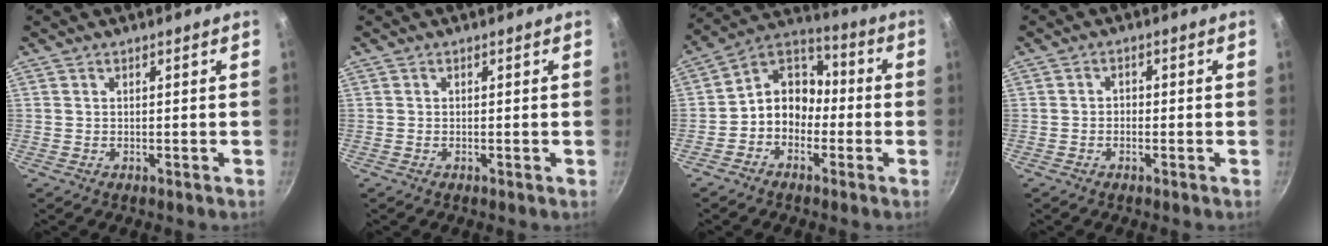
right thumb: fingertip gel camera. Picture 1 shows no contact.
{"total": 0.0}
{"total": 9.8, "force": [-2.6, 8.0, 5.1], "torque": [-0.040, 0.051, -0.071]}
{"total": 1.4, "force": [-0.6, 1.1, 0.7], "torque": [-0.006, 0.008, -0.013]}